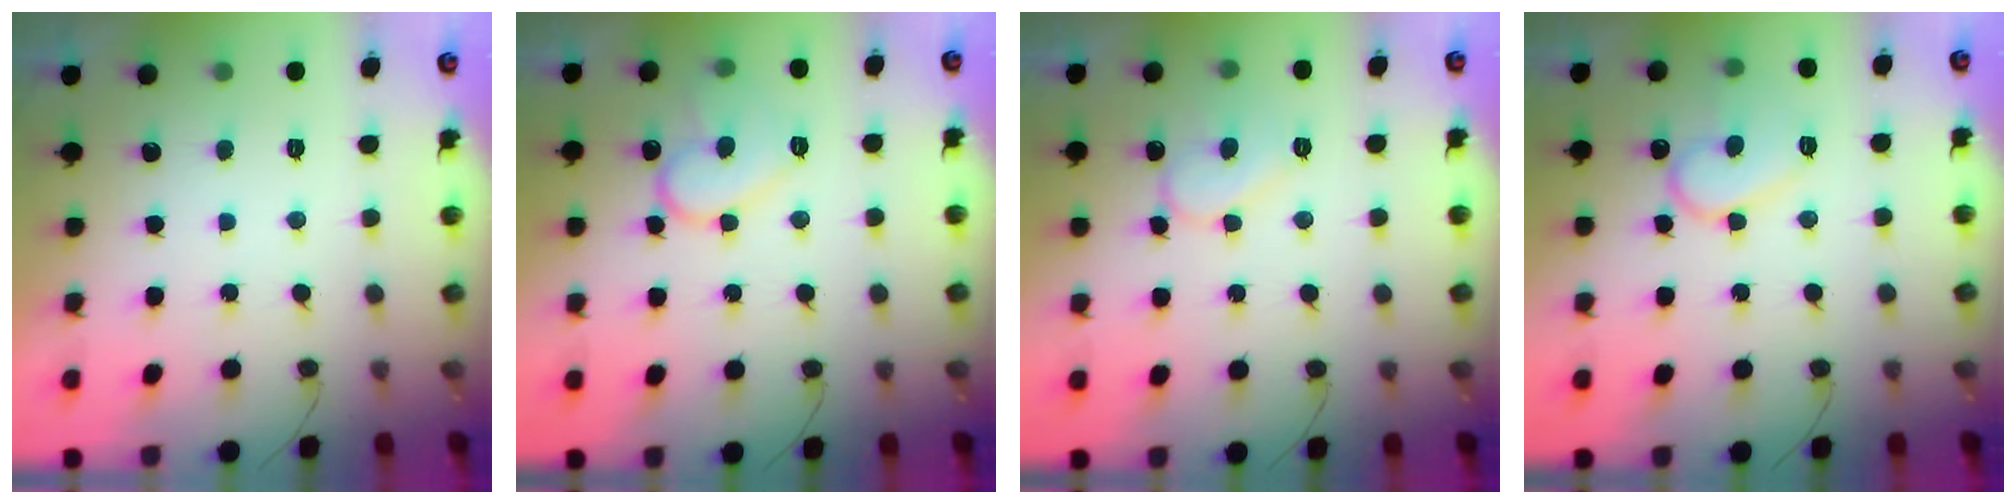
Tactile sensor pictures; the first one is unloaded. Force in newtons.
{"total": 11.7, "press": 11.6, "slide": 0.9}
{"total": 9.1, "press": 9.0, "slide": 0.8}
{"total": 11.2, "press": 11.1, "slide": 0.9}